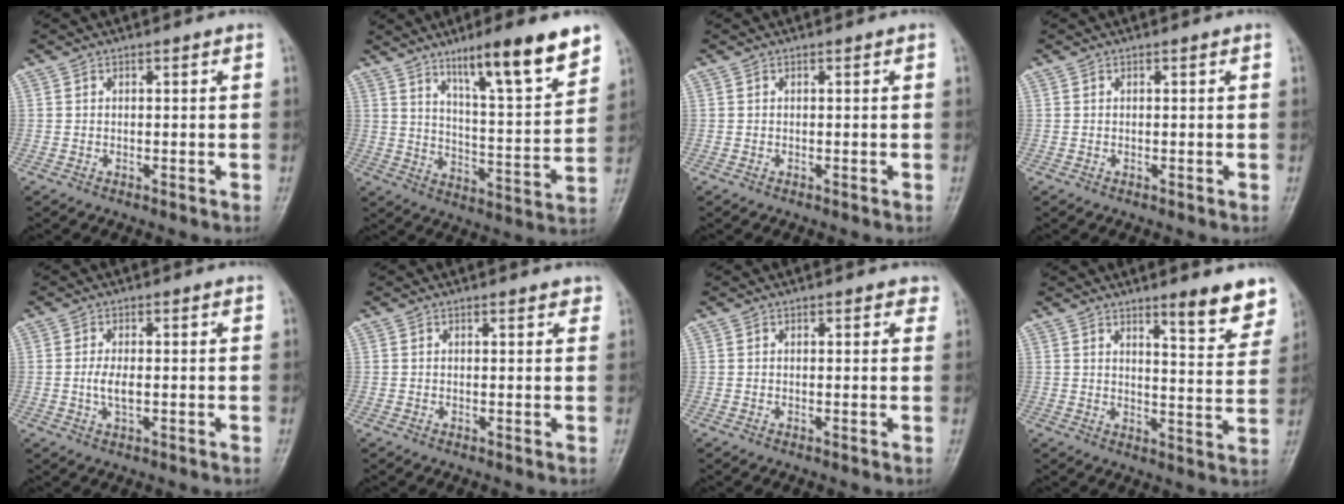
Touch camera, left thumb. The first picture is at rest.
{"total": 16.5, "force": [10.9, 2.4, 12.2], "torque": [-0.169, -0.060, 0.177]}
{"total": 0.0}
{"total": 0.0}
{"total": 3.2, "force": [-0.2, 1.4, 2.9], "torque": [-0.062, -0.003, -0.006]}
{"total": 1.7, "force": [1.2, 0.7, 0.8], "torque": [-0.003, -0.003, 0.011]}
{"total": 2.1, "force": [1.2, 1.1, 1.3], "torque": [-0.001, -0.002, 0.010]}
{"total": 9.1, "force": [6.6, 1.8, 6.0], "torque": [-0.056, -0.046, 0.091]}